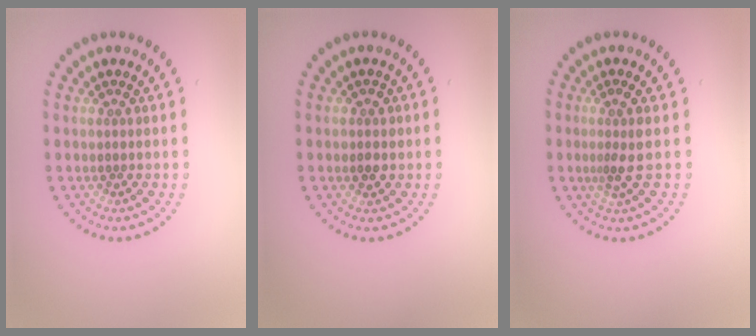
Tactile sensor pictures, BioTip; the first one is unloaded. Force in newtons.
{"total": 1.5, "press": 1.4, "slide": 0.2}
{"total": 2.0, "press": 1.4, "slide": 1.4}